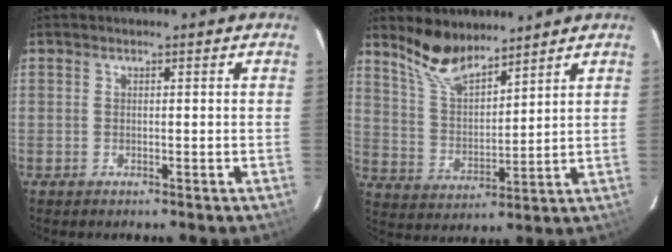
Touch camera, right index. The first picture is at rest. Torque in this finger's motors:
{"motor_torque": [0.42, 0.42, 0.29, 0.07]}